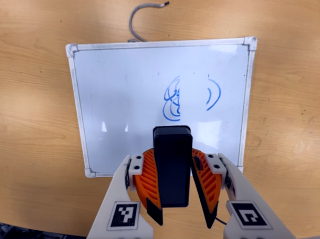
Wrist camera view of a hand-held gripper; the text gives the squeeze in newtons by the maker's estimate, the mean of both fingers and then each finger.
{"total": 9.6, "left": 9.1, "right": 10.0}